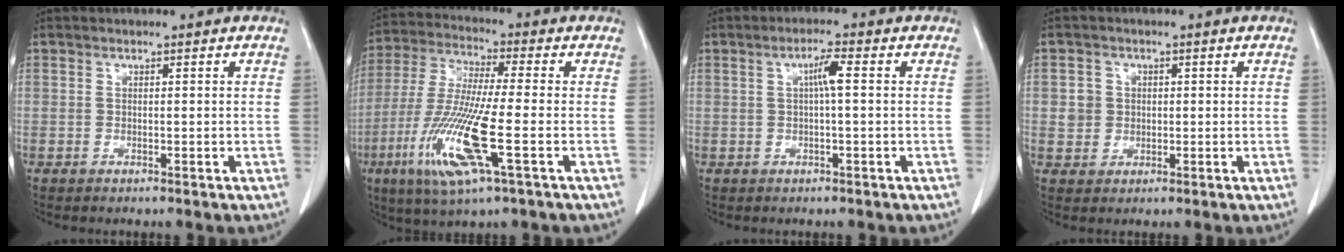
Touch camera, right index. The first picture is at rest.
{"total": 14.7, "force": [-4.8, 1.0, 13.8], "torque": [-0.293, -0.025, -0.093]}
{"total": 3.1, "force": [0.5, 0.3, 3.0], "torque": [-0.054, 0.006, 0.009]}
{"total": 3.1, "force": [0.5, 3.0, 0.7], "torque": [-0.006, 0.009, 0.014]}